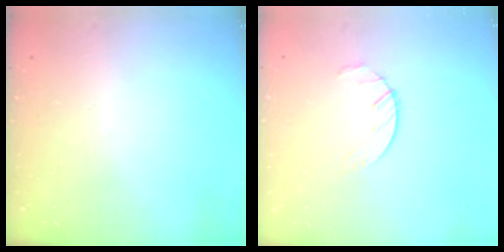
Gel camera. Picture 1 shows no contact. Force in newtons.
{"total": 1.6, "press": 1.6, "slide": 0.3}